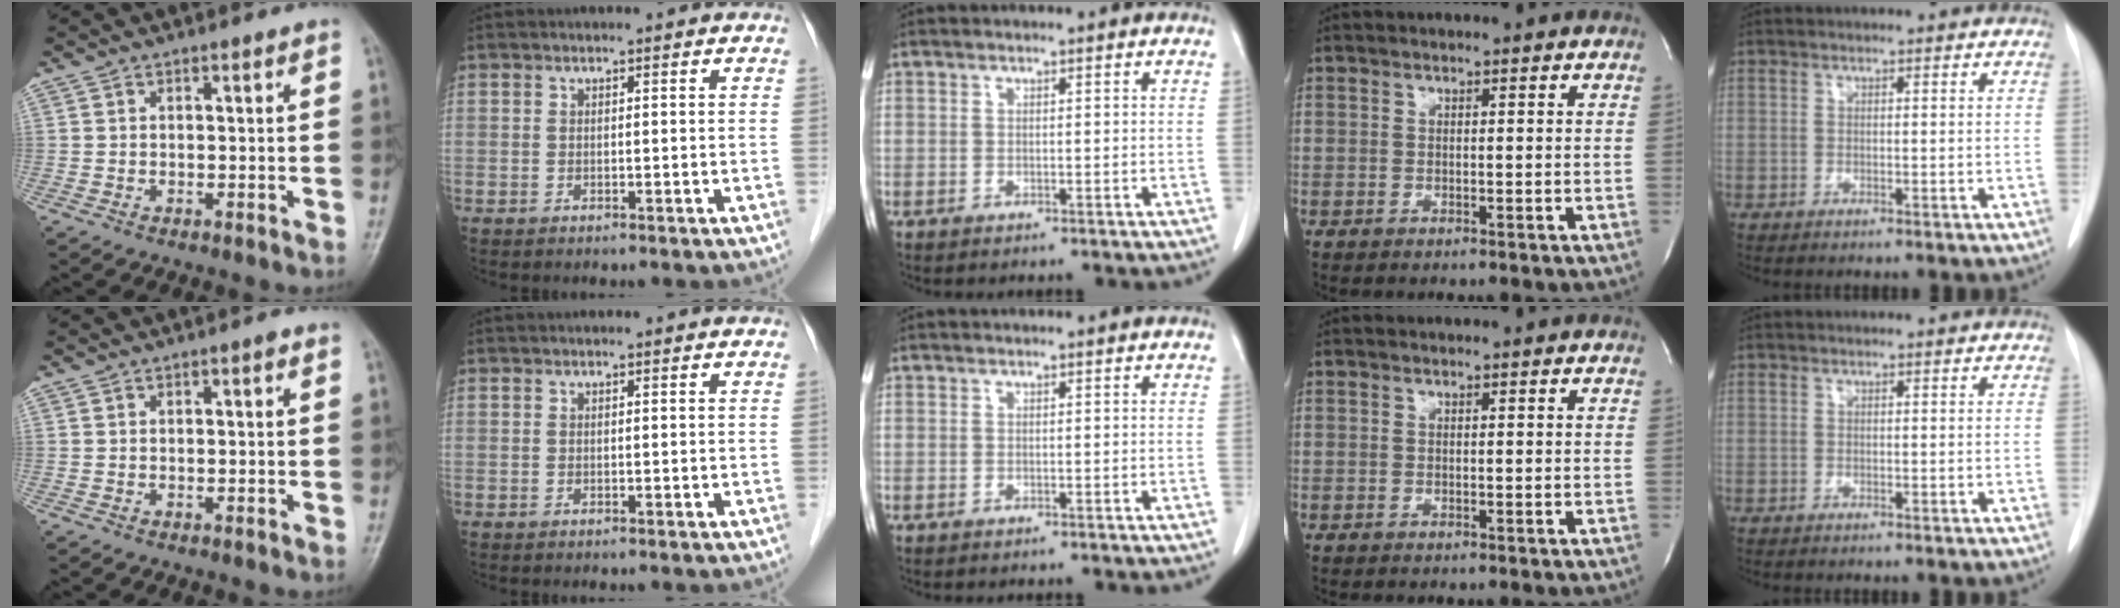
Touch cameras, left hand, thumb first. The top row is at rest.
{"thumb": {"total": 0.7, "force": [0.3, 0.2, 0.6], "torque": [-0.009, 0.001, 0.001]}, "index": {"total": 0.5, "force": [0.5, 0.1, 0.1], "torque": [-0.002, 0.008, 0.007]}}